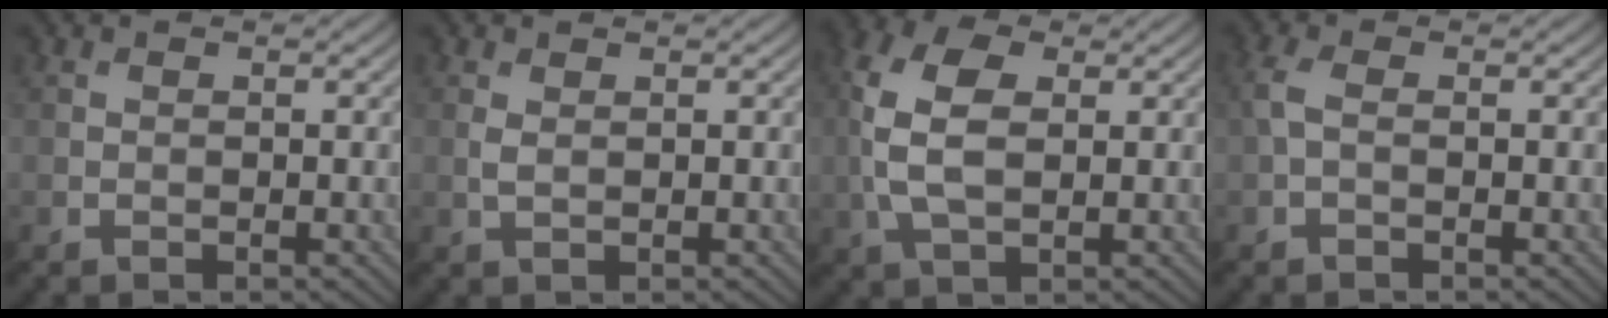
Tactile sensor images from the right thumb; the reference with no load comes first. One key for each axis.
{"total": 1.1, "fx": 0.3, "fy": 0.6, "fz": 0.9, "tx": -0.027, "ty": -0.001, "tz": 0.009}
{"total": 8.0, "fx": 0.5, "fy": 4.6, "fz": 6.5, "tx": -0.171, "ty": 0.005, "tz": 0.003}
{"total": 2.1, "fx": 0.0, "fy": 0.9, "fz": 1.9, "tx": -0.049, "ty": 0.006, "tz": -0.006}